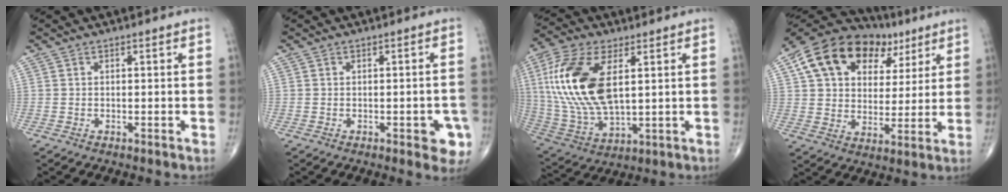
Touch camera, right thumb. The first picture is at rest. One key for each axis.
{"total": 5.3, "fx": -2.2, "fy": 2.2, "fz": 4.3, "tx": -0.030, "ty": 0.006, "tz": -0.022}
{"total": 20.0, "fx": 4.4, "fy": 10.0, "fz": 16.7, "tx": -0.359, "ty": -0.014, "tz": 0.085}
{"total": 20.8, "fx": 8.7, "fy": 14.1, "fz": 12.5, "tx": -0.185, "ty": 0.011, "tz": 0.142}